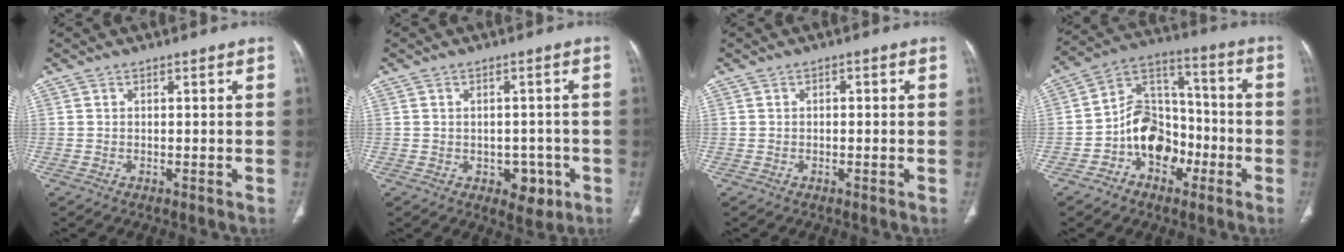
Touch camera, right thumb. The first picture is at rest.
{"total": 5.1, "force": [-1.7, 3.6, 3.1], "torque": [-0.013, 0.010, -0.013]}
{"total": 0.6, "force": [0.0, 0.5, 0.4], "torque": [0.000, 0.002, -0.001]}
{"total": 13.1, "force": [-4.7, 9.6, 7.5], "torque": [-0.086, 0.059, -0.087]}